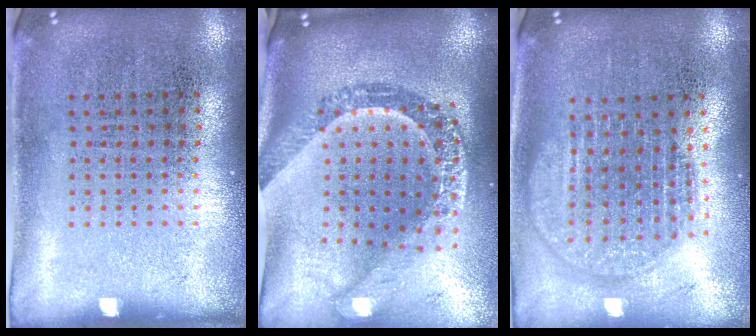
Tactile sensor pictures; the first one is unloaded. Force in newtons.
{"total": 3.1, "press": 2.3, "slide": 2.0}
{"total": 1.8, "press": 1.6, "slide": 0.9}